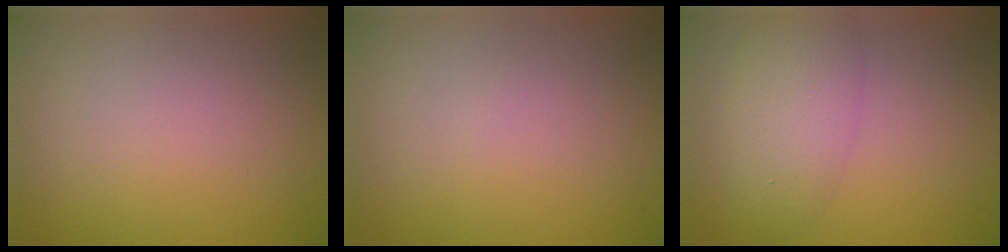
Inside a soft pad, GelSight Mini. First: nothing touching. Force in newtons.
{"total": 0.0}
{"total": 4.4, "press": 4.3, "slide": 0.2}